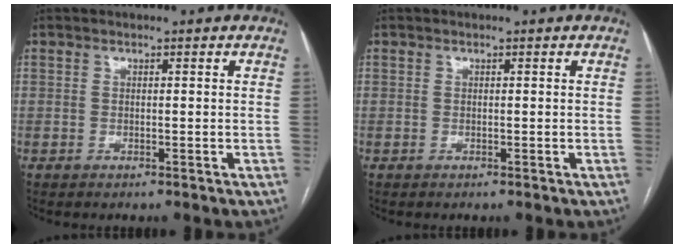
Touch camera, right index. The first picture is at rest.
{"total": 0.0}